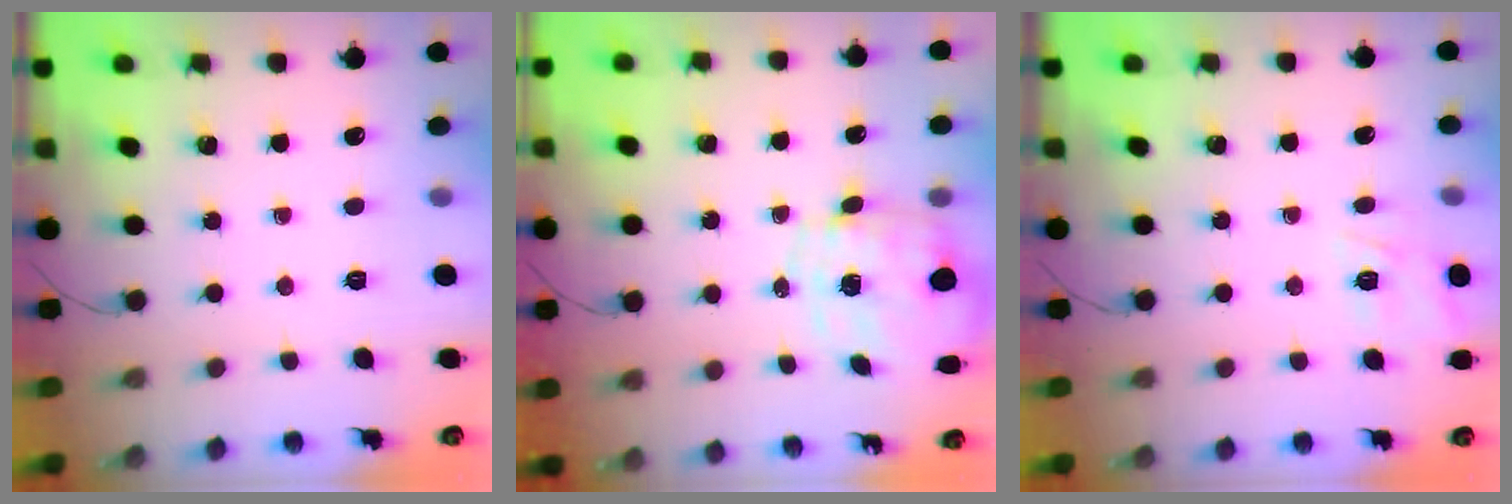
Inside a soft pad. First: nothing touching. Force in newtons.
{"total": 2.3, "press": 2.0, "slide": 1.2}
{"total": 5.0, "press": 4.9, "slide": 1.3}